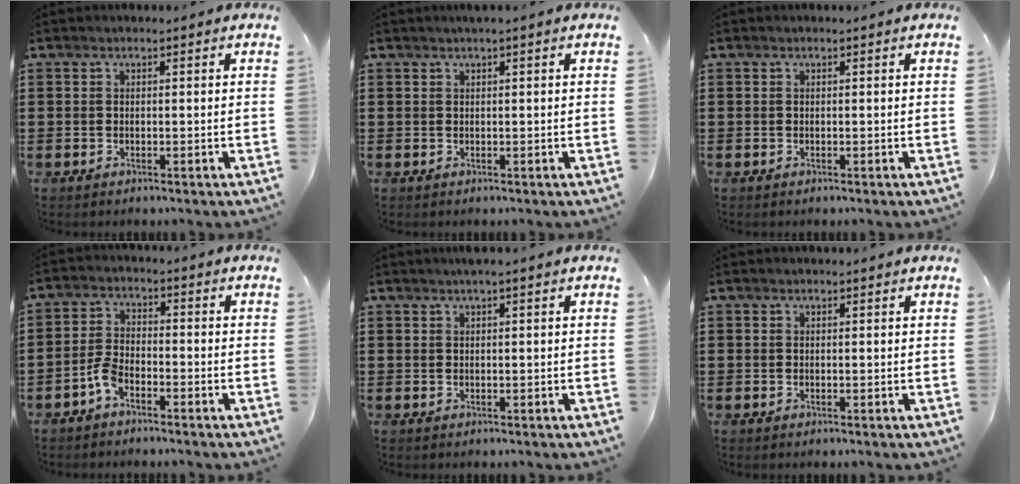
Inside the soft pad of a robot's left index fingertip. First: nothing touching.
{"total": 0.7, "force": [0.2, -0.1, 0.6], "torque": [-0.010, -0.002, 0.005]}
{"total": 0.0}
{"total": 3.6, "force": [-2.7, 1.3, 2.1], "torque": [-0.059, 0.003, -0.058]}
{"total": 0.9, "force": [0.5, -0.1, 0.8], "torque": [-0.014, -0.001, 0.009]}
{"total": 0.0}